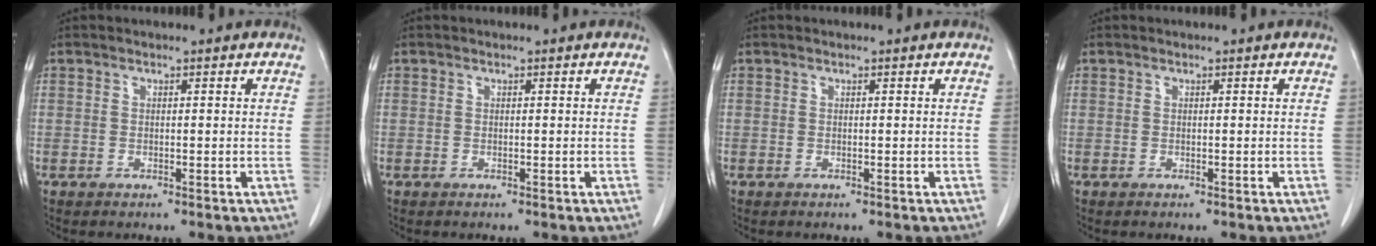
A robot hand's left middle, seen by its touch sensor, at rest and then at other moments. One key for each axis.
{"total": 0.0}
{"total": 0.0}
{"total": 0.0}